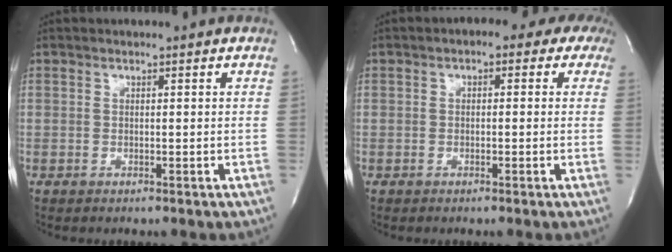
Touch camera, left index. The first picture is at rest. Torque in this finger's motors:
{"motor_torque": [1.05, -1.03, 0.44, 0.00]}